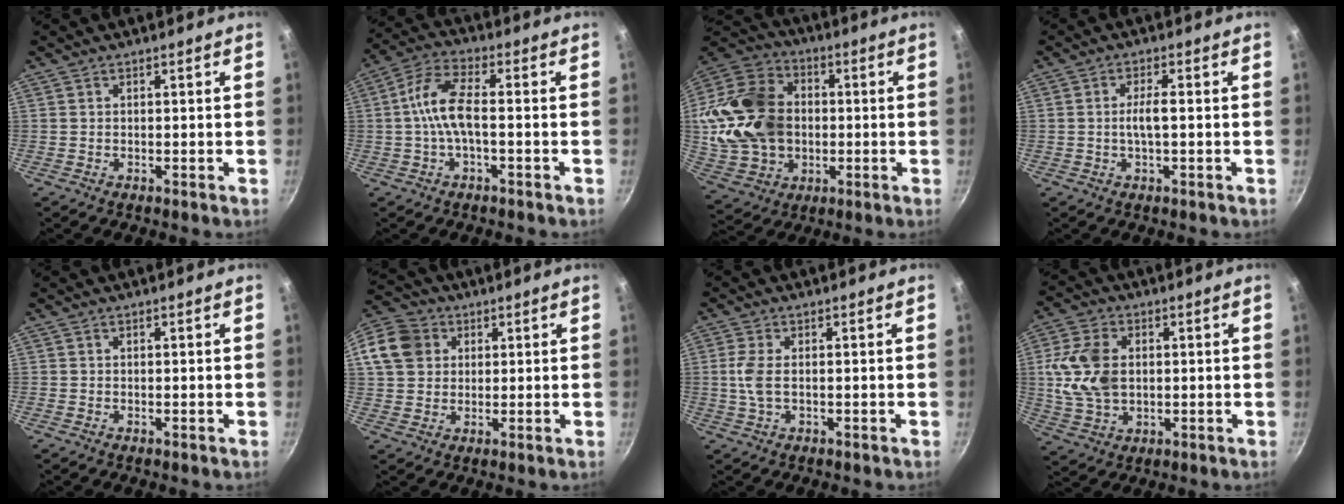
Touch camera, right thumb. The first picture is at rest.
{"total": 8.3, "force": [-1.2, 3.4, 7.5], "torque": [-0.163, 0.030, -0.034]}
{"total": 22.4, "force": [0.6, 17.4, 14.1], "torque": [-0.256, 0.030, 0.022]}
{"total": 3.4, "force": [-0.3, 0.8, 3.3], "torque": [-0.066, 0.010, -0.006]}
{"total": 0.0}
{"total": 11.7, "force": [3.2, 10.0, 5.3], "torque": [-0.089, 0.017, 0.047]}
{"total": 4.6, "force": [-0.2, 2.0, 4.1], "torque": [-0.100, 0.004, -0.006]}
{"total": 11.9, "force": [1.2, 8.2, 8.5], "torque": [-0.154, 0.001, 0.024]}